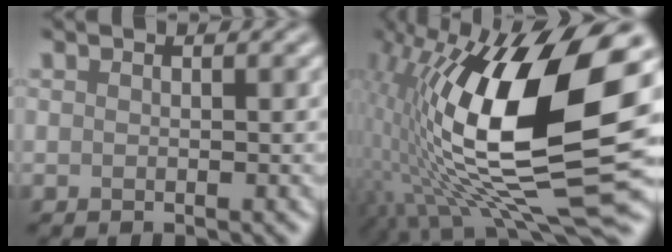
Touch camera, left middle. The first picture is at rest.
{"total": 18.4, "force": [1.4, 7.5, 16.7], "torque": [-0.306, 0.011, 0.019]}